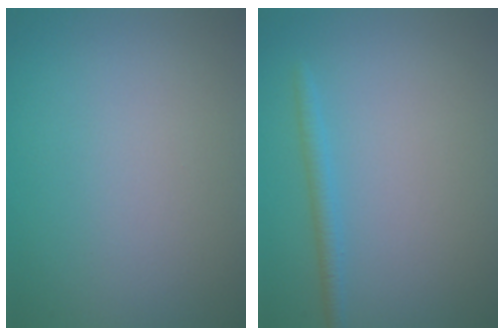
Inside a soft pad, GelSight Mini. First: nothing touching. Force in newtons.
{"total": 1.5, "press": 1.5, "slide": 0.1}